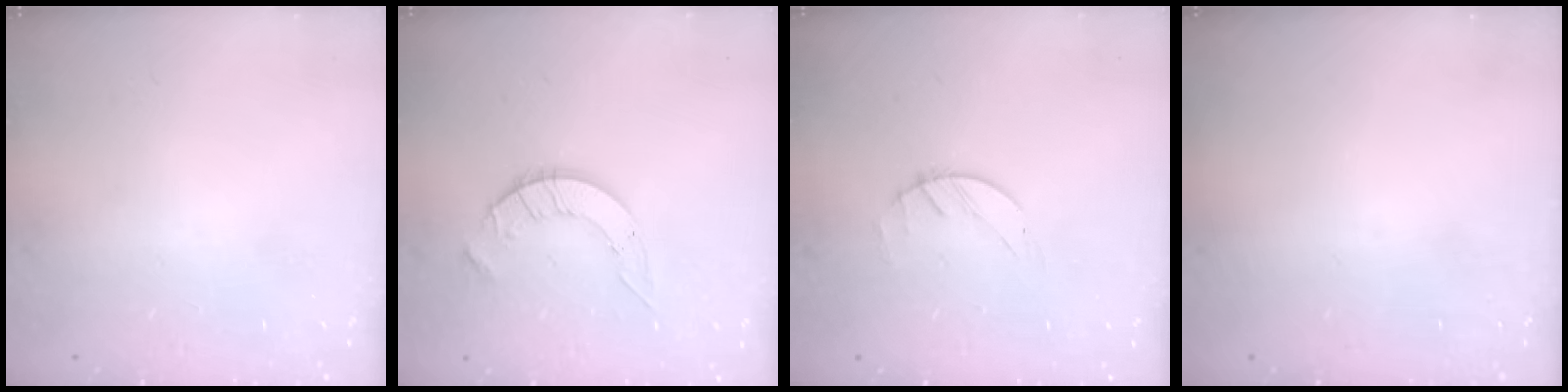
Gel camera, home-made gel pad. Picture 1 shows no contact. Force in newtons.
{"total": 7.0, "press": 7.0, "slide": 0.4}
{"total": 1.4, "press": 1.3, "slide": 0.2}
{"total": 0.0}